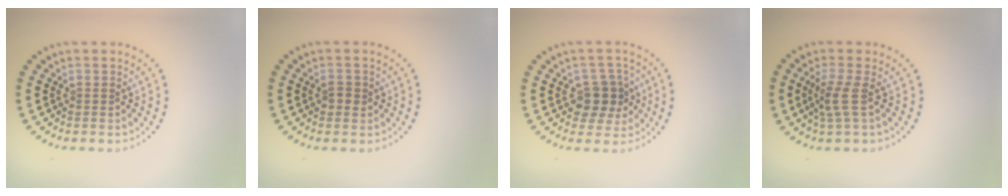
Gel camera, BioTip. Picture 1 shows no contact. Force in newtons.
{"total": 1.2, "press": 1.2, "slide": 0.2}
{"total": 3.6, "press": 3.3, "slide": 1.4}
{"total": 2.2, "press": 1.6, "slide": 1.5}